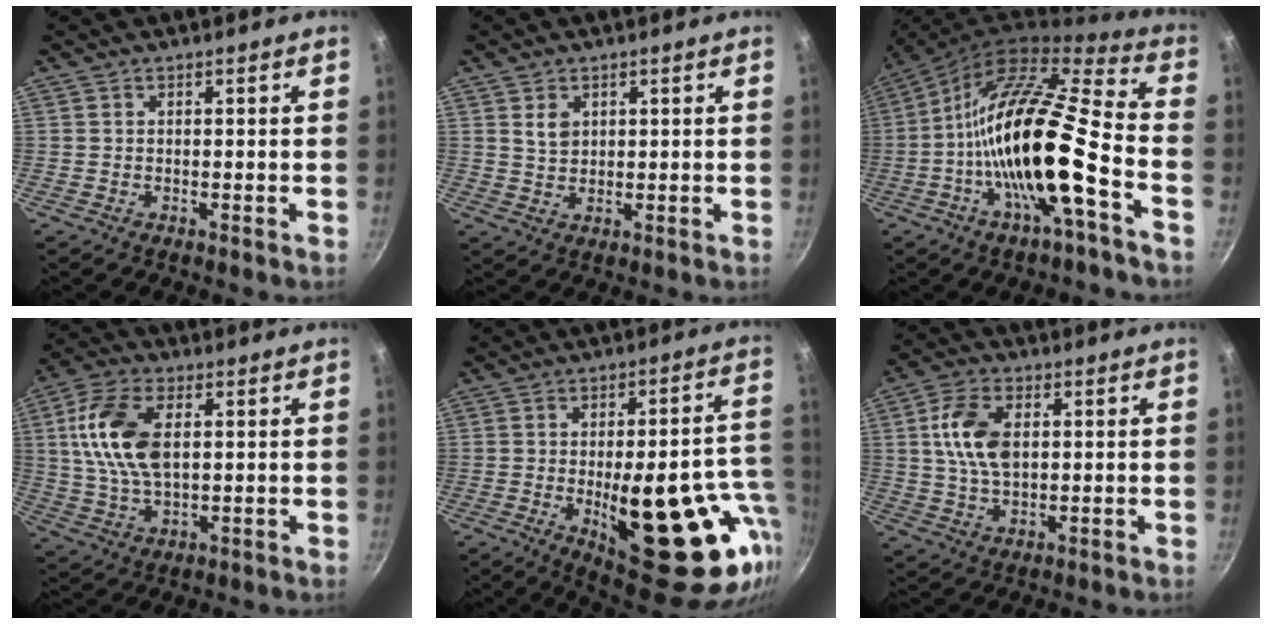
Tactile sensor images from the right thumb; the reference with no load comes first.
{"total": 3.3, "force": [1.3, 2.5, 1.9], "torque": [-0.024, -0.004, 0.027]}
{"total": 19.6, "force": [-6.1, 4.6, 18.0], "torque": [-0.306, 0.045, -0.126]}
{"total": 13.7, "force": [2.7, 7.6, 11.0], "torque": [-0.205, 0.003, 0.046]}
{"total": 28.4, "force": [-7.2, 11.4, 25.0], "torque": [-0.284, 0.010, -0.079]}
{"total": 10.2, "force": [1.8, 6.2, 7.9], "torque": [-0.137, 0.004, 0.031]}